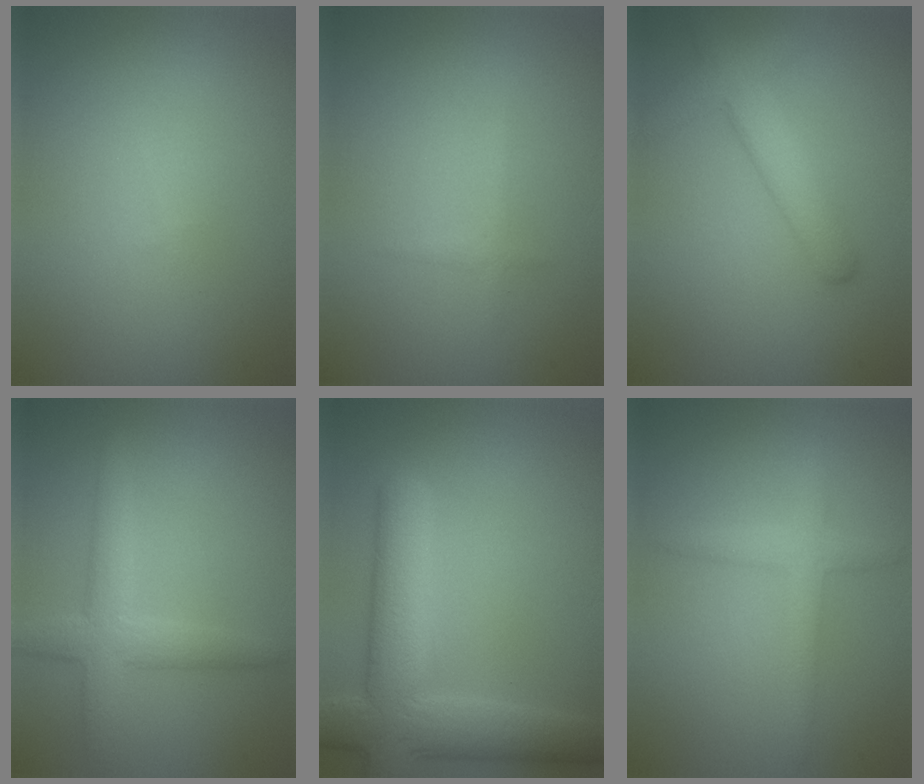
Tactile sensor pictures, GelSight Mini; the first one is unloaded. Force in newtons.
{"total": 0.7, "press": 0.7, "slide": 0.0}
{"total": 3.7, "press": 3.7, "slide": 0.1}
{"total": 3.9, "press": 3.9, "slide": 0.1}
{"total": 7.7, "press": 7.7, "slide": 0.7}
{"total": 2.3, "press": 2.3, "slide": 0.1}